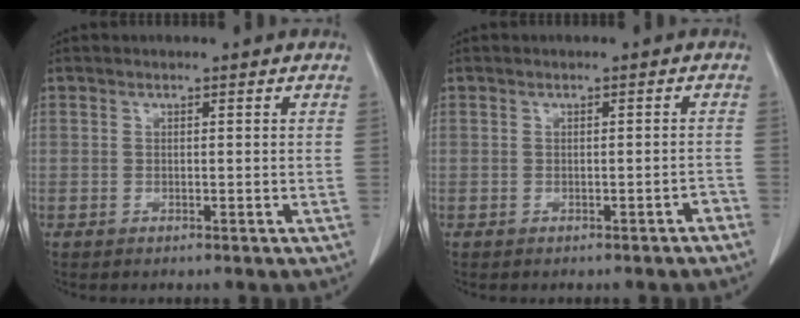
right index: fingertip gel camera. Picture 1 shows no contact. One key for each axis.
{"total": 1.4, "fx": -1.1, "fy": 0.2, "fz": 0.8, "tx": -0.013, "ty": -0.001, "tz": -0.011}